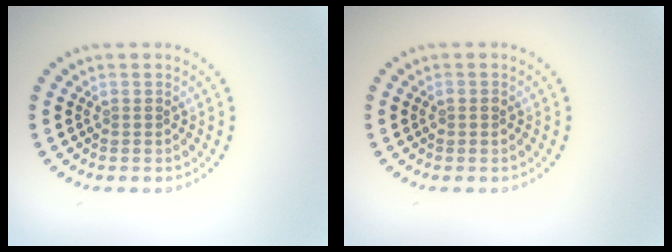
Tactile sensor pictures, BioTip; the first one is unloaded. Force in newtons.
{"total": 0.9, "press": 0.9, "slide": 0.1}